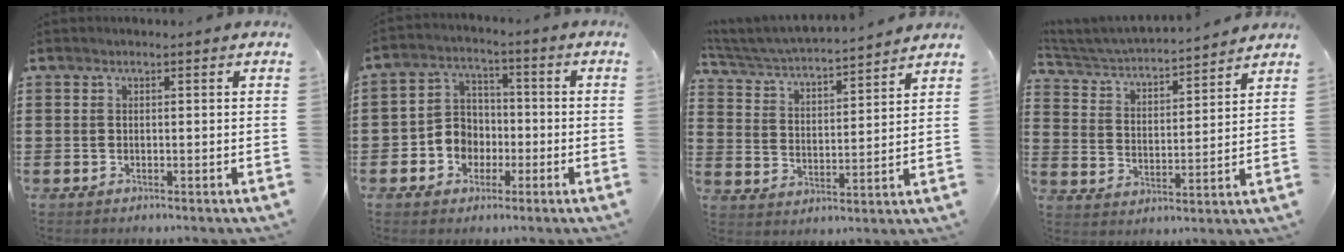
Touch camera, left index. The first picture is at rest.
{"total": 5.6, "force": [-1.9, 5.0, 1.7], "torque": [-0.052, 0.013, -0.038]}
{"total": 3.9, "force": [3.7, -0.1, 1.0], "torque": [-0.040, -0.032, 0.056]}
{"total": 3.5, "force": [3.4, 0.1, 0.8], "torque": [-0.037, -0.029, 0.050]}